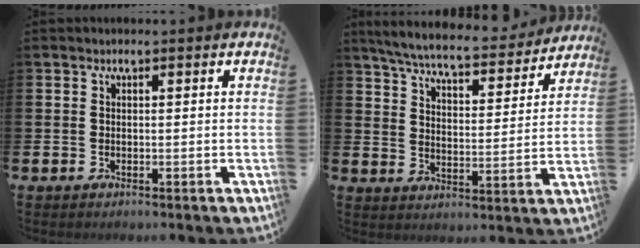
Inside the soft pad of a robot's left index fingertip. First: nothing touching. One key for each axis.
{"total": 6.7, "fx": 6.4, "fy": 0.7, "fz": 2.1, "tx": -0.066, "ty": -0.046, "tz": 0.107}